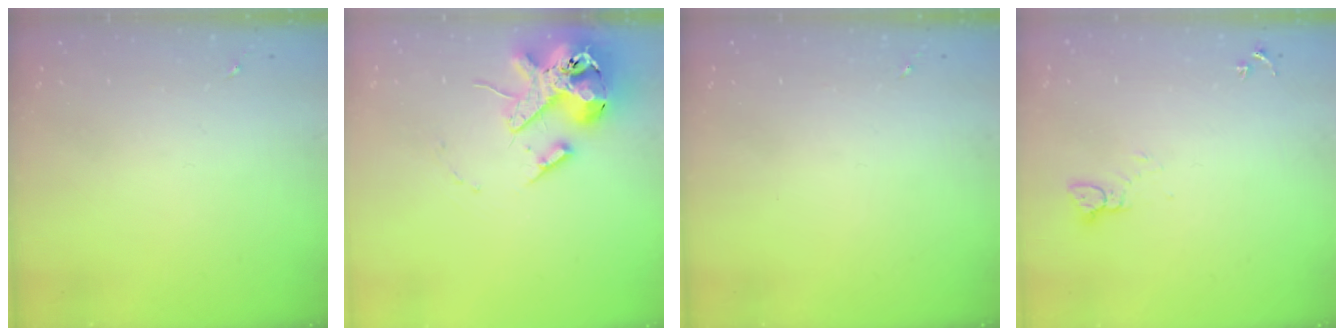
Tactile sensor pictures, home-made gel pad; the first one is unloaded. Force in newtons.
{"total": 15.6, "press": 15.4, "slide": 2.4}
{"total": 0.0}
{"total": 2.6, "press": 2.6, "slide": 0.1}